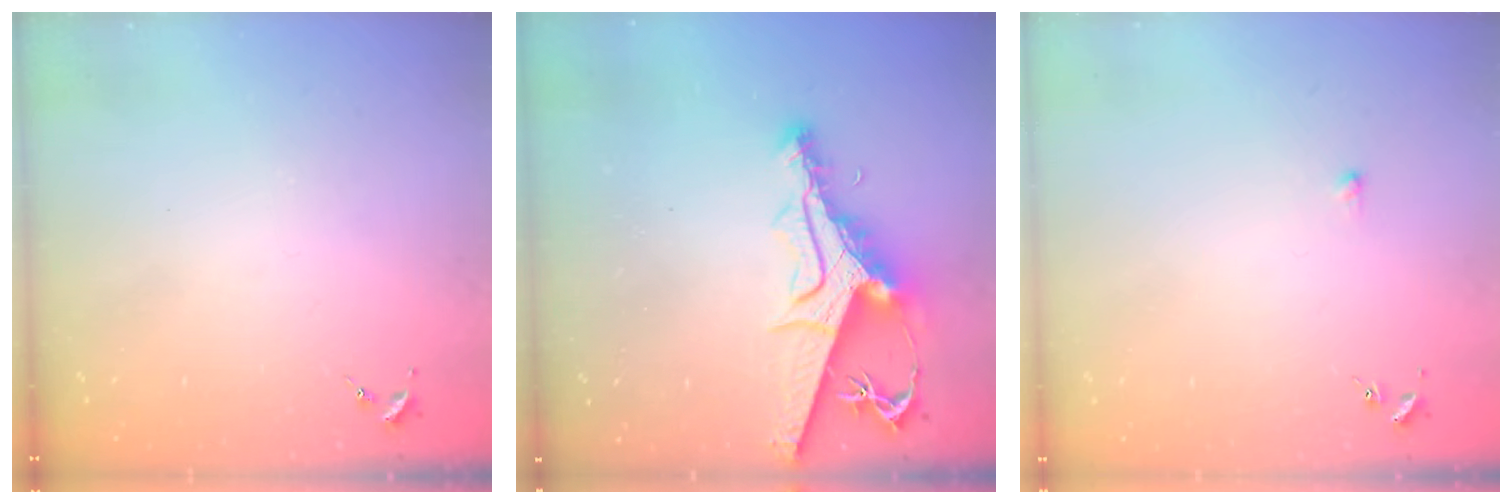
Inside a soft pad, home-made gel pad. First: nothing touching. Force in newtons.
{"total": 12.9, "press": 12.8, "slide": 1.2}
{"total": 2.7, "press": 2.7, "slide": 0.6}